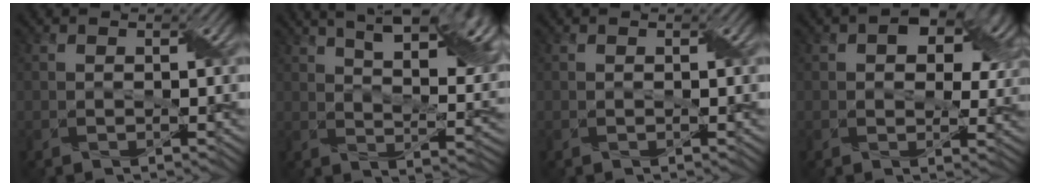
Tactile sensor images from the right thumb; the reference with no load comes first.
{"total": 14.7, "force": [7.6, 5.7, 11.2], "torque": [-0.166, 0.020, 0.108]}
{"total": 0.0}
{"total": 9.1, "force": [3.3, 5.7, 6.2], "torque": [-0.084, -0.004, 0.051]}